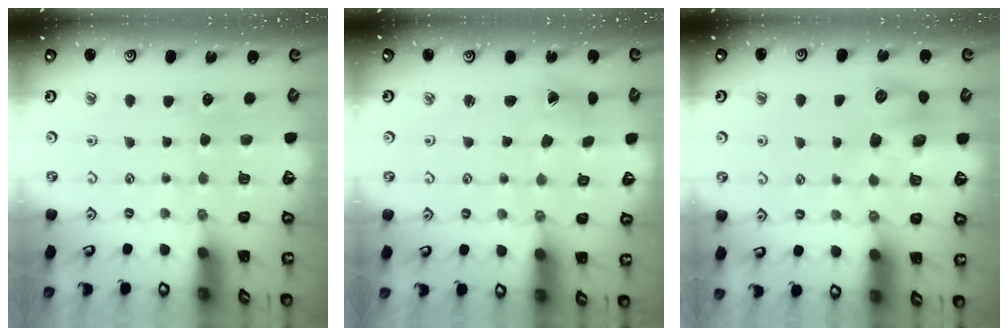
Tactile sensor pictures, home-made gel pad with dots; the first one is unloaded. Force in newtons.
{"total": 1.3, "press": 1.3, "slide": 0.1}
{"total": 9.1, "press": 9.0, "slide": 0.5}